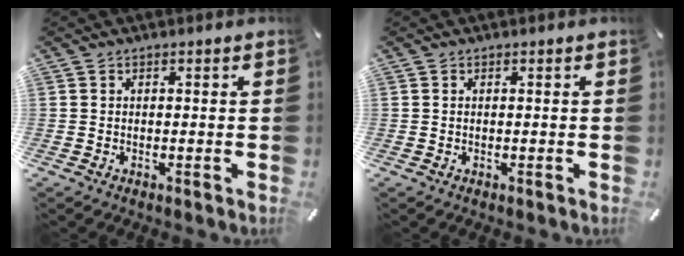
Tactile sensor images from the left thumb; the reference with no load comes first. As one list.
[{"total": 0.0}]